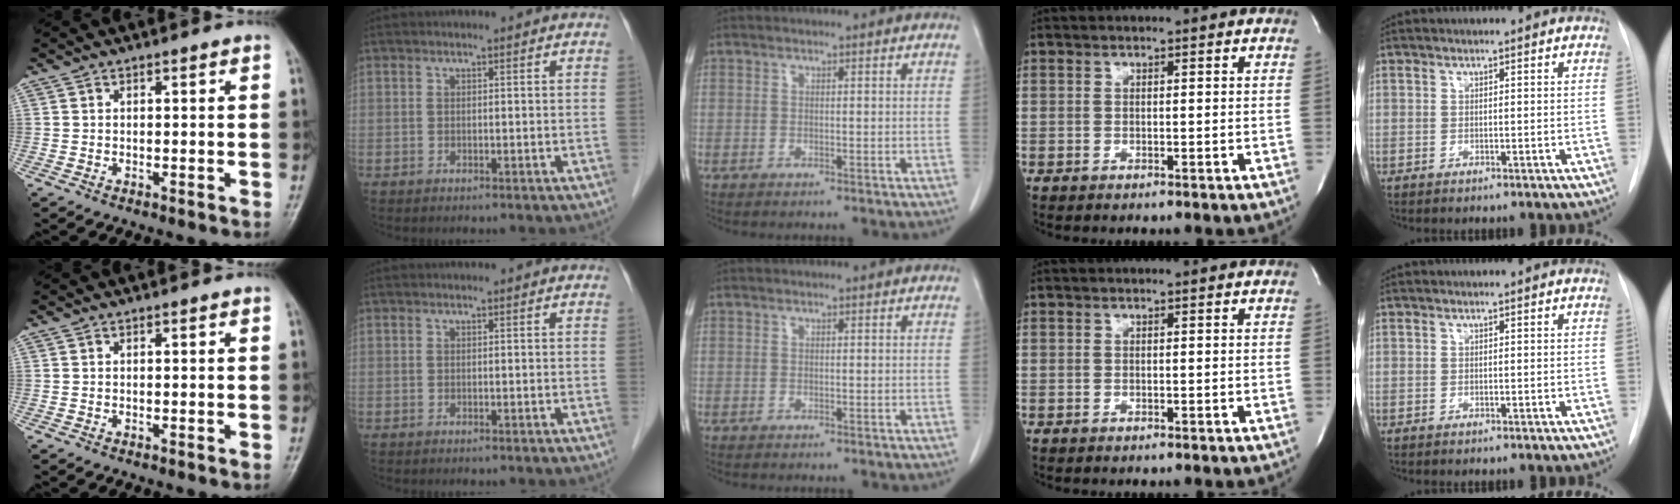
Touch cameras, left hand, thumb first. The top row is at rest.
{}